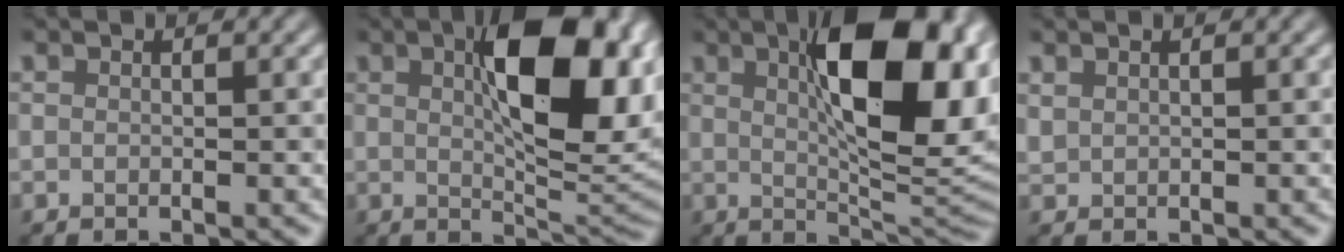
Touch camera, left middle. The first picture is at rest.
{"total": 11.9, "force": [2.9, 4.8, 10.4], "torque": [-0.151, 0.004, 0.049]}
{"total": 13.0, "force": [3.4, 4.7, 11.6], "torque": [-0.156, 0.006, 0.053]}
{"total": 0.6, "force": [0.5, 0.3, 0.1], "torque": [-0.009, -0.002, 0.017]}